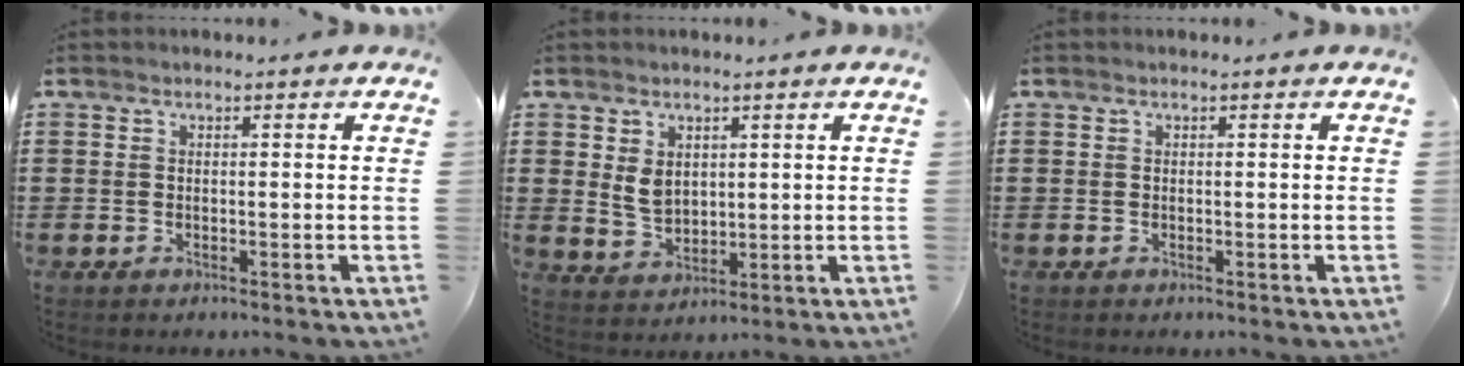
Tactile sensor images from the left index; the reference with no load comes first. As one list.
[{"total": 3.7, "force": [1.6, 2.6, 2.0], "torque": [-0.040, 0.005, 0.028]}, {"total": 0.0}]